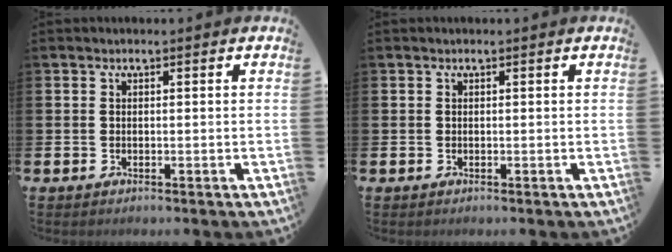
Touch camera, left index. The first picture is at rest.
{"total": 0.0}